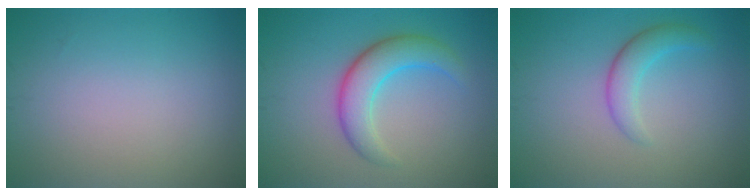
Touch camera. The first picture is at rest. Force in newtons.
{"total": 4.5, "press": 4.5, "slide": 0.3}
{"total": 2.5, "press": 2.5, "slide": 0.2}